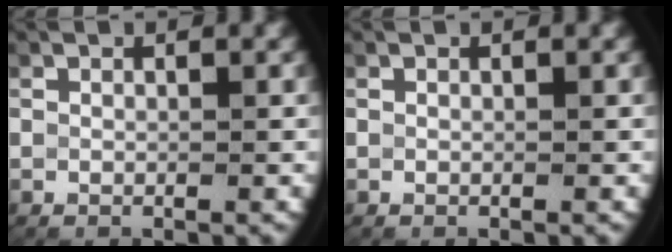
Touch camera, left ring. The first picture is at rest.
{"total": 0.0}